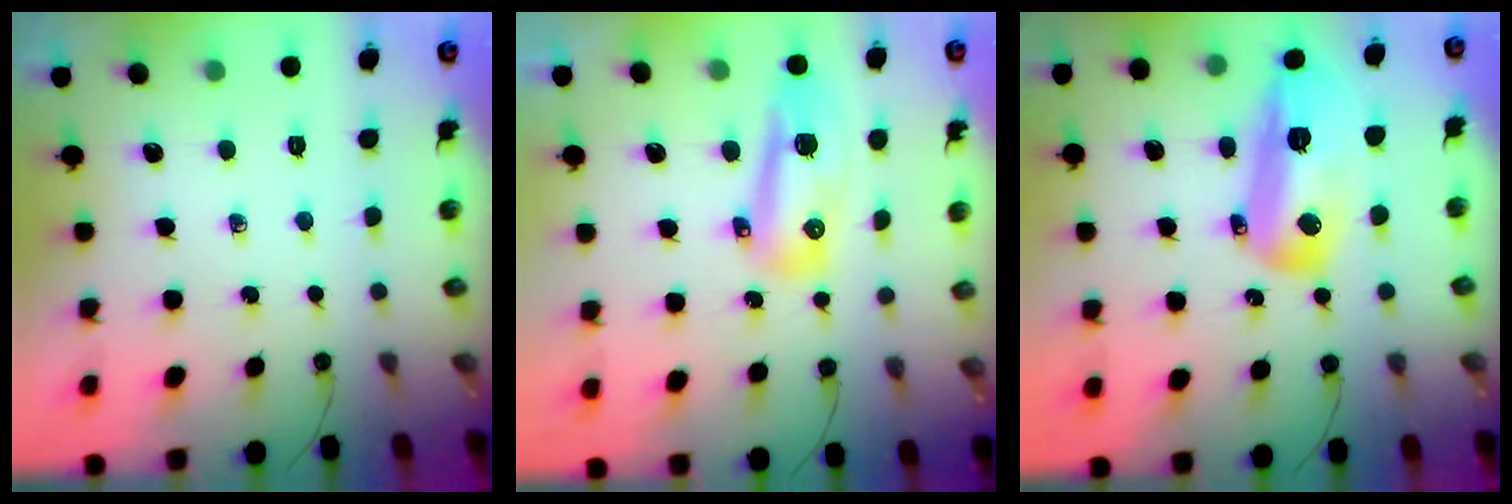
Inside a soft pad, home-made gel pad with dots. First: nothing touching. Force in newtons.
{"total": 10.6, "press": 10.5, "slide": 1.4}
{"total": 16.2, "press": 16.2, "slide": 1.5}